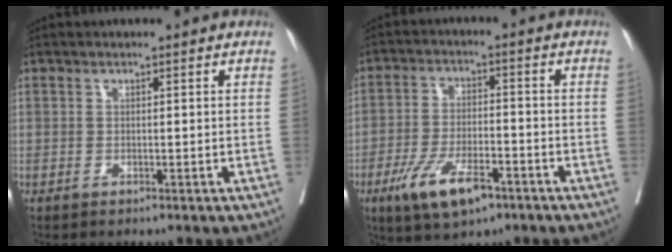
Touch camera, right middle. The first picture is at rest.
{"total": 9.5, "force": [-5.4, 3.3, 7.1], "torque": [-0.140, -0.011, -0.091]}